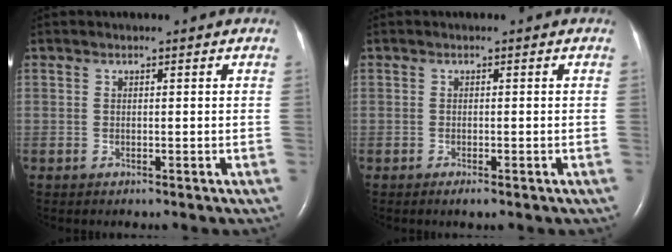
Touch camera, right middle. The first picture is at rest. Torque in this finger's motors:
{"motor_torque": [-0.05, 0.11, 0.06, 0.00]}